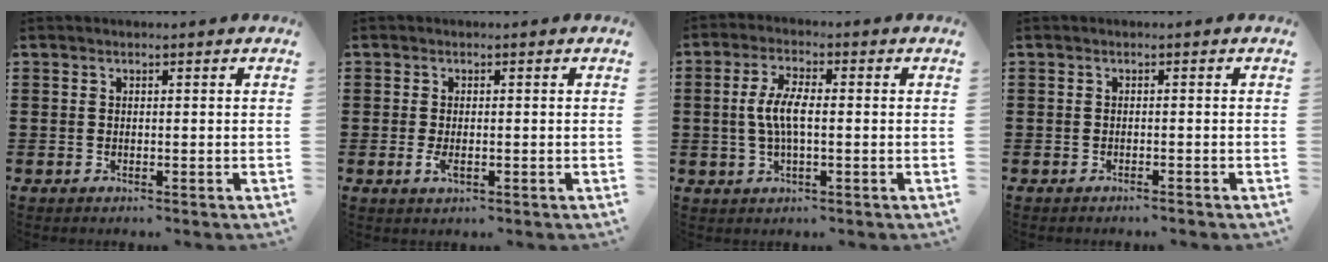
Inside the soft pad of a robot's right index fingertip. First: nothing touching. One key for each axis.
{"total": 1.9, "fx": -0.5, "fy": 0.7, "fz": 1.7, "tx": -0.048, "ty": -0.010, "tz": -0.012}
{"total": 5.7, "fx": -0.2, "fy": 2.0, "fz": 5.3, "tx": -0.117, "ty": -0.002, "tz": -0.012}
{"total": 0.7, "fx": -0.7, "fy": -0.1, "fz": 0.1, "tx": -0.004, "ty": -0.002, "tz": -0.014}